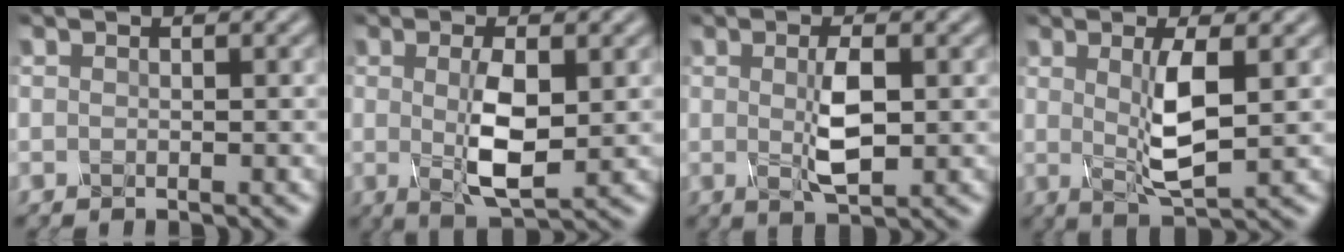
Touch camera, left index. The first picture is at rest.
{"total": 4.2, "force": [0.2, 1.1, 4.0], "torque": [-0.089, -0.003, 0.007]}
{"total": 2.9, "force": [0.3, 0.6, 2.8], "torque": [-0.063, 0.001, 0.010]}
{"total": 3.7, "force": [0.6, 0.6, 3.6], "torque": [-0.078, -0.003, 0.017]}